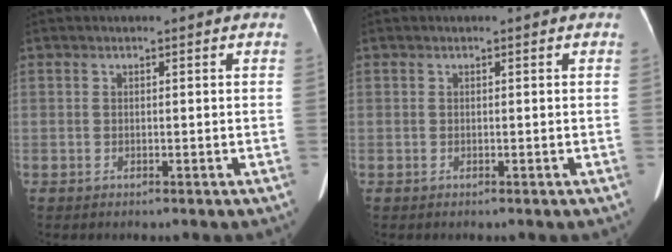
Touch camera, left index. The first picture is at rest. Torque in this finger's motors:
{"motor_torque": [0.00, 0.00, 0.00, 0.00]}